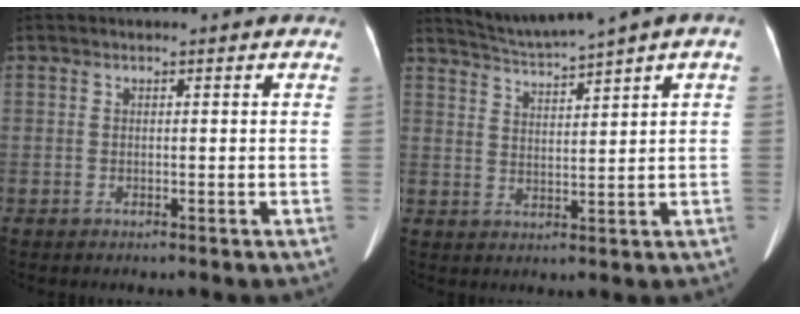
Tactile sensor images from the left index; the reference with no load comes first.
{"total": 5.8, "force": [4.9, -1.3, 2.9], "torque": [-0.053, 0.004, 0.091]}